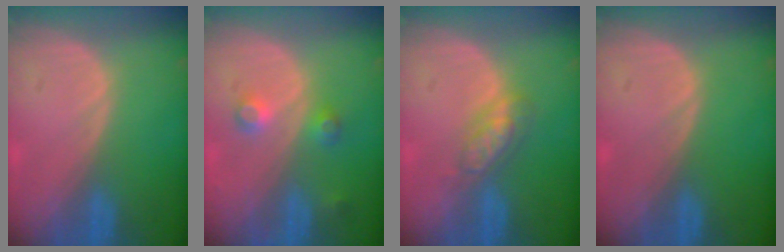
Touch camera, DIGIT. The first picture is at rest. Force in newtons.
{"total": 3.5, "press": 3.3, "slide": 1.4}
{"total": 4.8, "press": 4.2, "slide": 2.2}
{"total": 0.0}